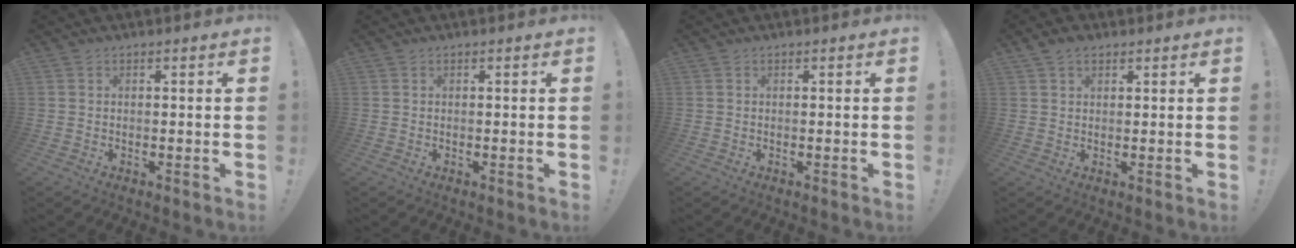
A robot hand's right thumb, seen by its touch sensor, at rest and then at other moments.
{"total": 0.0}
{"total": 0.0}
{"total": 3.0, "force": [1.9, 1.8, 1.5], "torque": [-0.030, -0.002, 0.036]}